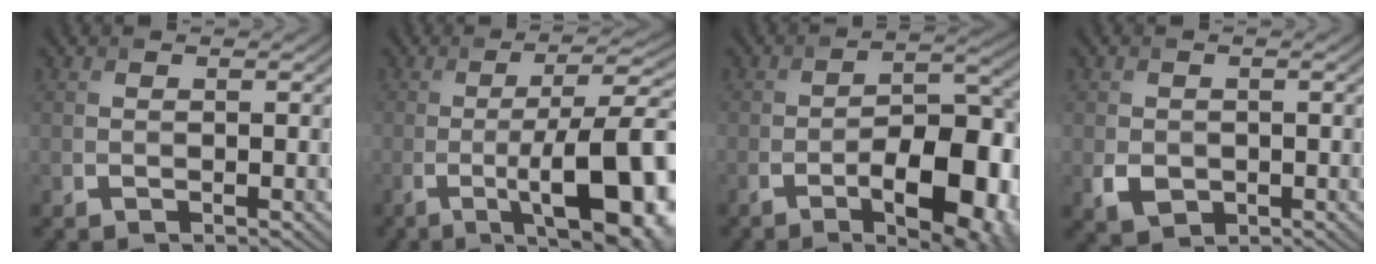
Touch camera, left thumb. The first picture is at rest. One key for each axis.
{"total": 14.6, "fx": -4.4, "fy": 4.0, "fz": 13.3, "tx": -0.167, "ty": 0.004, "tz": -0.056}
{"total": 11.1, "fx": -4.8, "fy": 4.2, "fz": 9.1, "tx": -0.134, "ty": 0.000, "tz": -0.070}
{"total": 2.7, "fx": -0.5, "fy": 2.2, "fz": 1.5, "tx": -0.037, "ty": -0.005, "tz": -0.009}